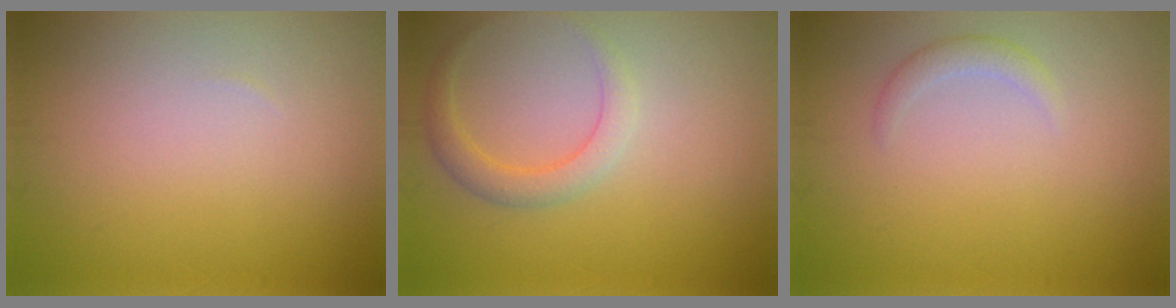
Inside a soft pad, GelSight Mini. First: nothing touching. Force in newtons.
{"total": 2.4, "press": 2.4, "slide": 0.1}
{"total": 1.4, "press": 1.4, "slide": 0.1}